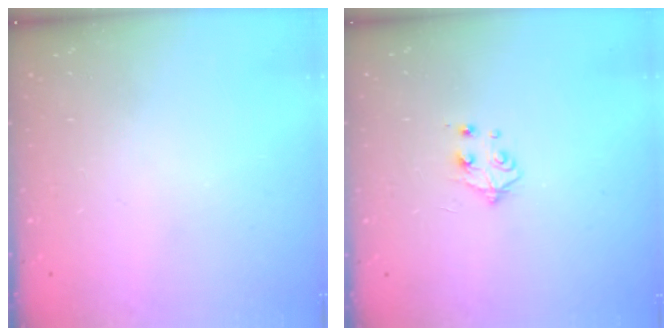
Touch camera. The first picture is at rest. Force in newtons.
{"total": 4.9, "press": 4.9, "slide": 0.7}